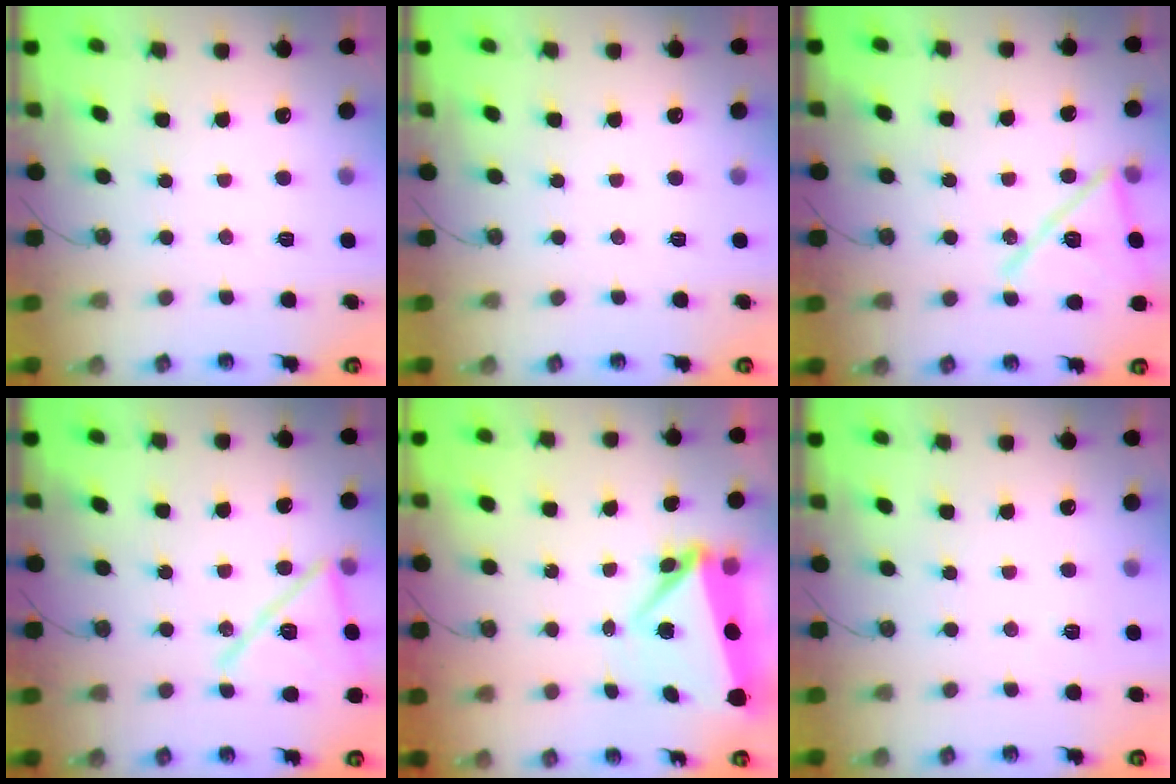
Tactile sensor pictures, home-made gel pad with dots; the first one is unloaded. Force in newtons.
{"total": 0.0}
{"total": 16.3, "press": 16.3, "slide": 0.3}
{"total": 16.3, "press": 16.3, "slide": 0.3}
{"total": 8.7, "press": 6.8, "slide": 5.4}
{"total": 2.2, "press": 2.1, "slide": 0.7}